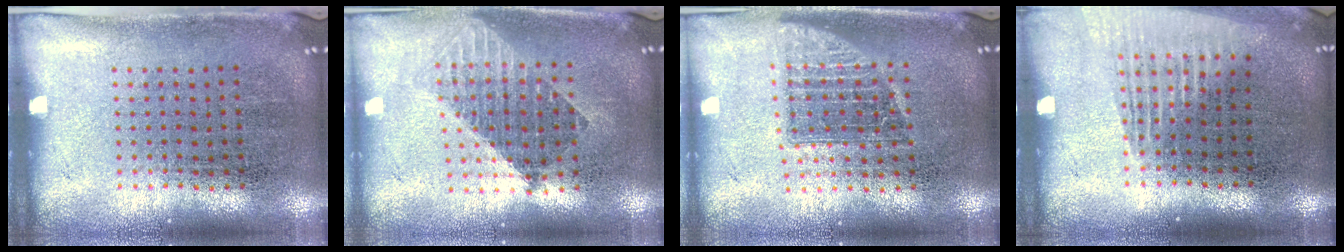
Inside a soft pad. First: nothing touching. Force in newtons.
{"total": 1.6, "press": 1.4, "slide": 0.9}
{"total": 1.4, "press": 1.1, "slide": 0.8}
{"total": 1.3, "press": 1.2, "slide": 0.6}